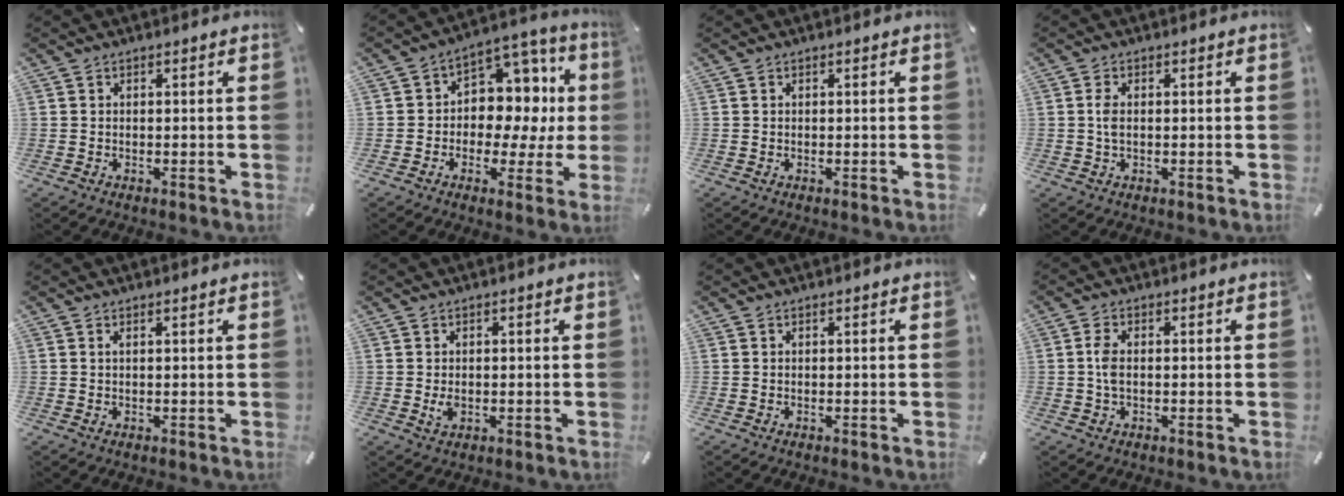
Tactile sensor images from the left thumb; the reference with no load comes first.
{"total": 11.3, "force": [0.2, 9.3, 6.3], "torque": [-0.069, -0.018, 0.010]}
{"total": 0.0}
{"total": 2.8, "force": [0.2, 1.3, 2.4], "torque": [-0.056, 0.003, -0.001]}
{"total": 0.8, "force": [0.3, 0.0, 0.8], "torque": [-0.014, -0.001, 0.006]}
{"total": 2.1, "force": [-0.2, 1.5, 1.5], "torque": [-0.019, -0.001, -0.005]}
{"total": 0.0}
{"total": 3.6, "force": [0.0, 1.7, 3.2], "torque": [-0.068, 0.003, -0.003]}